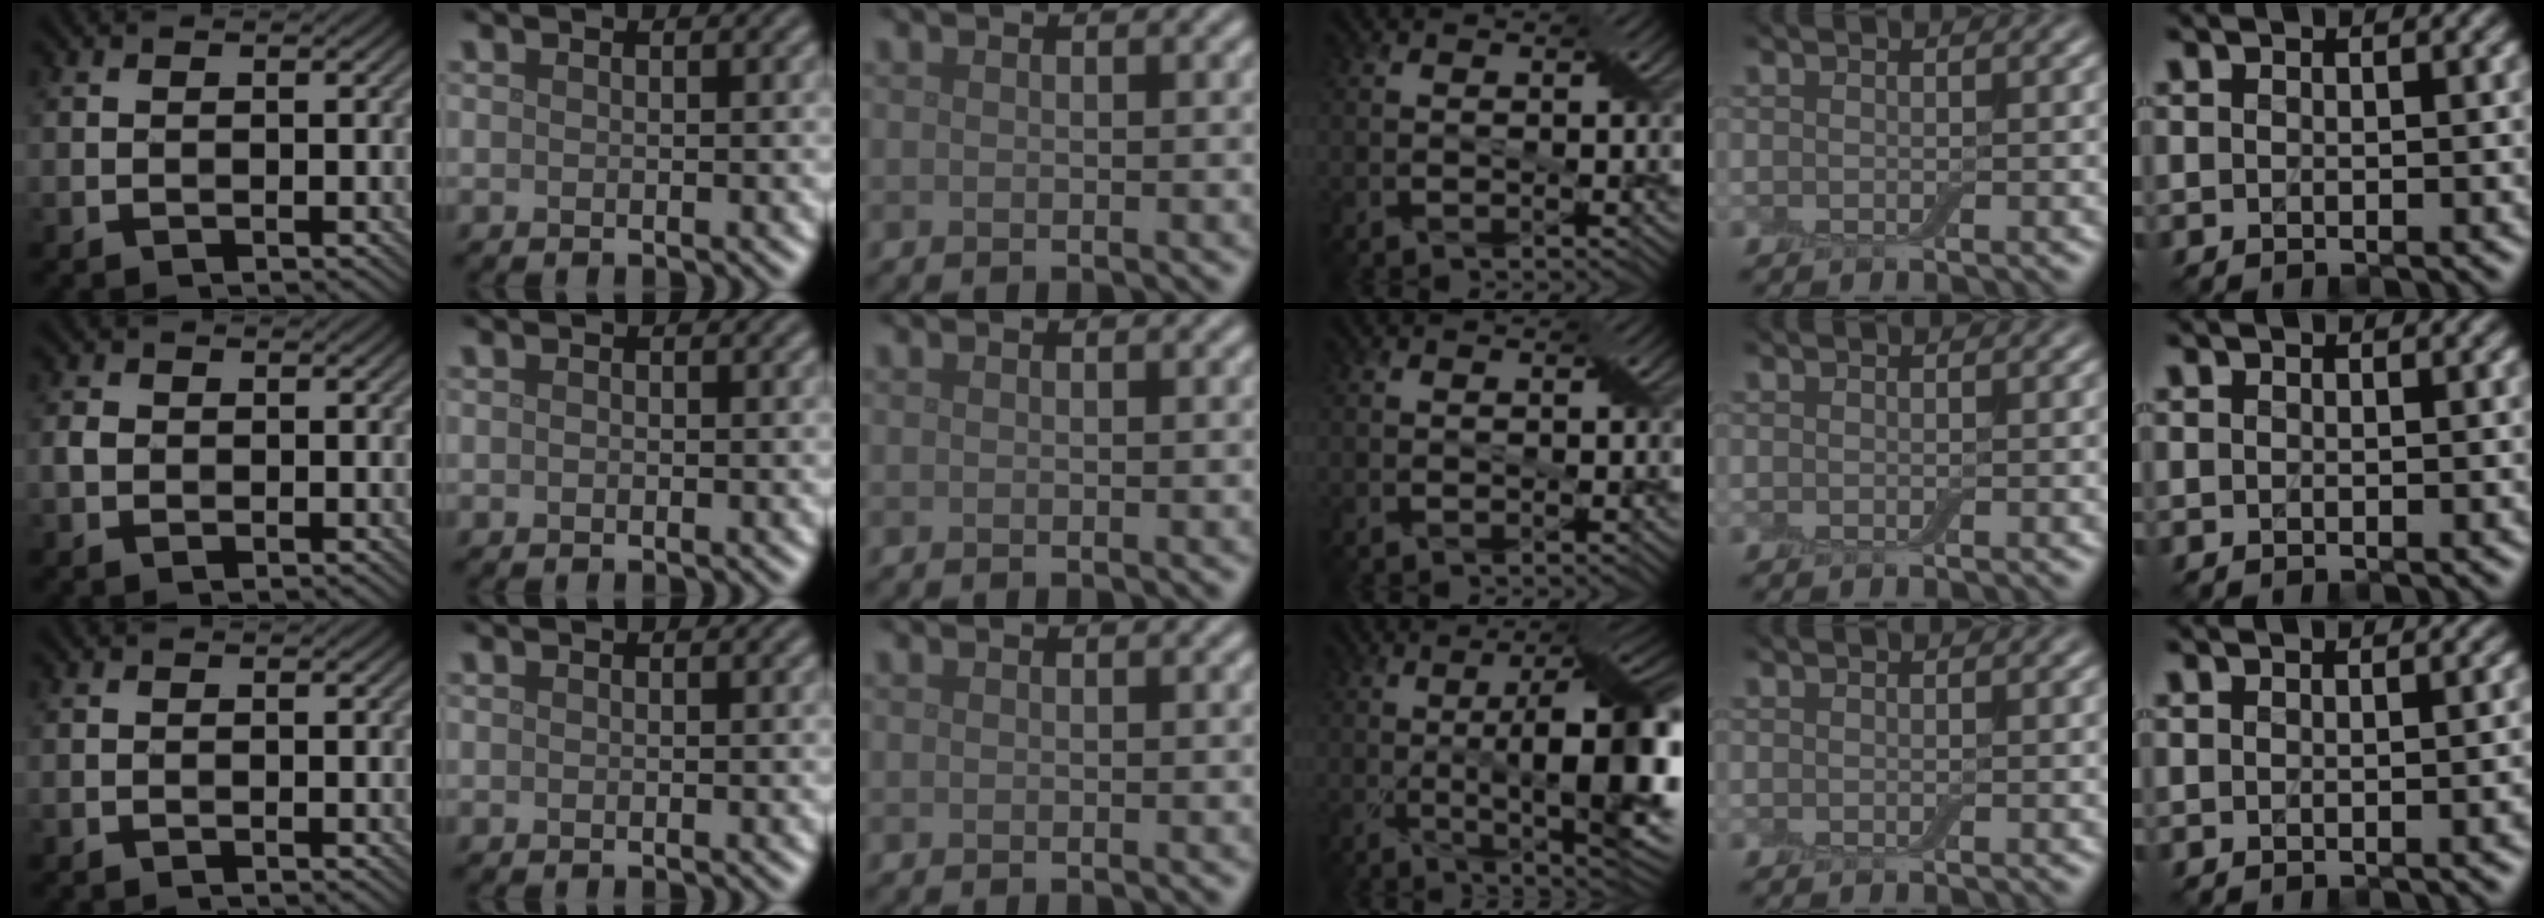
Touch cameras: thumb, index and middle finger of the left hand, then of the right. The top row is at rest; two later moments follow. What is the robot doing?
{"motion": "extract", "object": "backpack"}